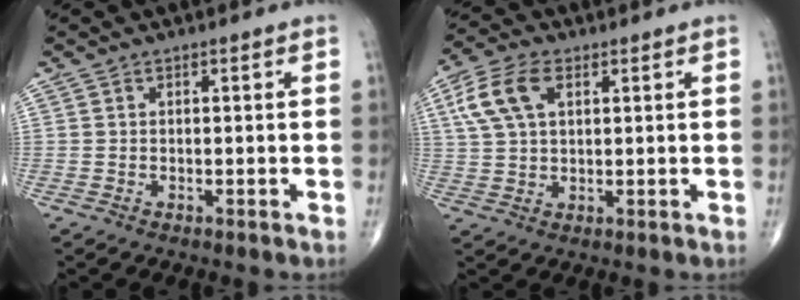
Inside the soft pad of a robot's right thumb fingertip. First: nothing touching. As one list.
[{"total": 9.3, "force": [3.2, 5.2, 7.0], "torque": [-0.148, 0.011, 0.063]}]